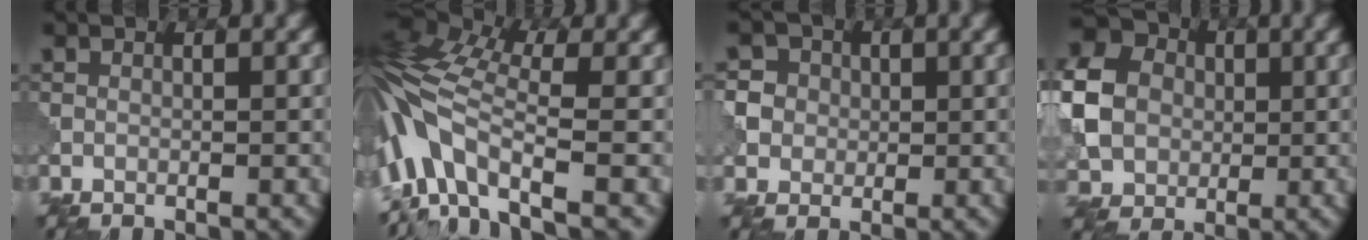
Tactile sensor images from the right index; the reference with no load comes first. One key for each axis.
{"total": 9.8, "fx": -2.6, "fy": 4.3, "fz": 8.4, "tx": -0.188, "ty": 0.016, "tz": -0.056}
{"total": 4.7, "fx": 0.7, "fy": 4.5, "fz": 0.8, "tx": -0.033, "ty": 0.023, "tz": 0.006}
{"total": 6.6, "fx": -0.1, "fy": 5.9, "fz": 2.8, "tx": -0.096, "ty": 0.007, "tz": 0.003}